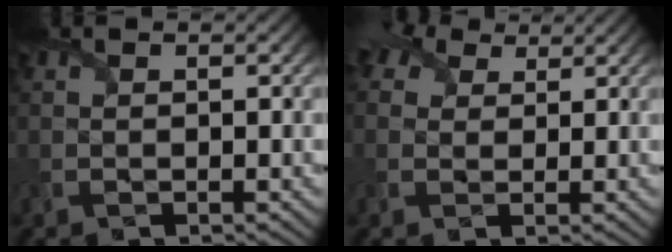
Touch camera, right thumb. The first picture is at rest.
{"total": 4.8, "force": [2.9, 3.1, 2.3], "torque": [-0.059, 0.013, 0.043]}